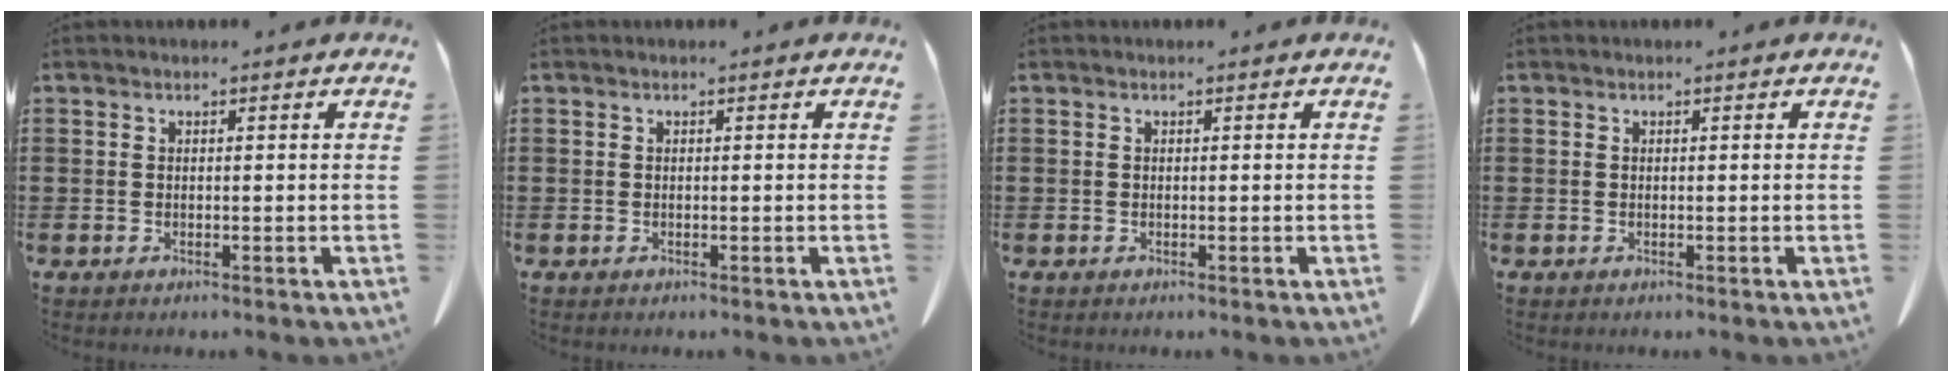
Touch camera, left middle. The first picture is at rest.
{"total": 0.0}
{"total": 0.0}
{"total": 0.0}